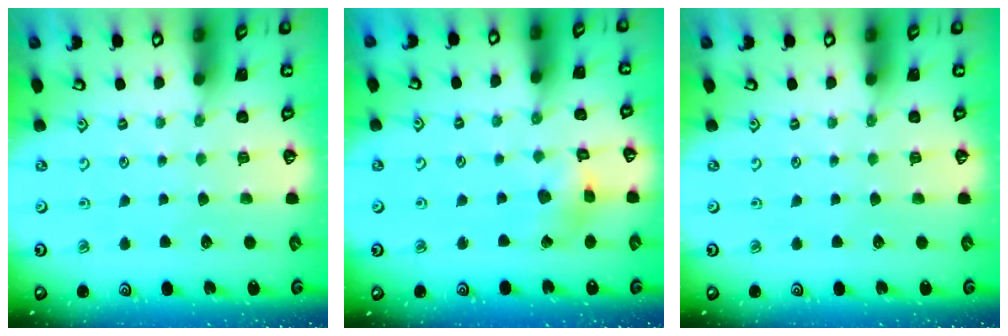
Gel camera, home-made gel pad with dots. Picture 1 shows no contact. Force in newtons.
{"total": 6.7, "press": 6.7, "slide": 0.4}
{"total": 0.0}